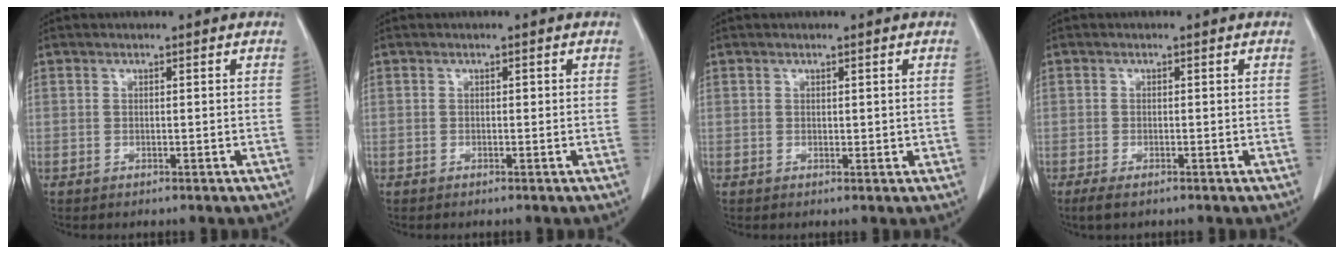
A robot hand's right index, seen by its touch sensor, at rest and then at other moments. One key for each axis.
{"total": 0.0}
{"total": 0.7, "fx": 0.3, "fy": 0.5, "fz": 0.4, "tx": -0.002, "ty": -0.002, "tz": 0.005}
{"total": 1.5, "fx": -1.1, "fy": 0.4, "fz": 1.0, "tx": -0.023, "ty": -0.004, "tz": -0.017}